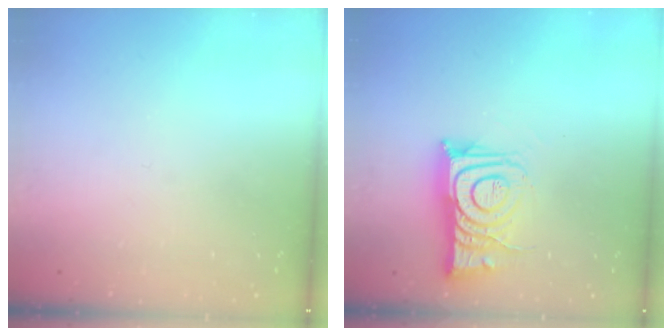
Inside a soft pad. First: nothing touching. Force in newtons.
{"total": 11.4, "press": 11.3, "slide": 0.9}